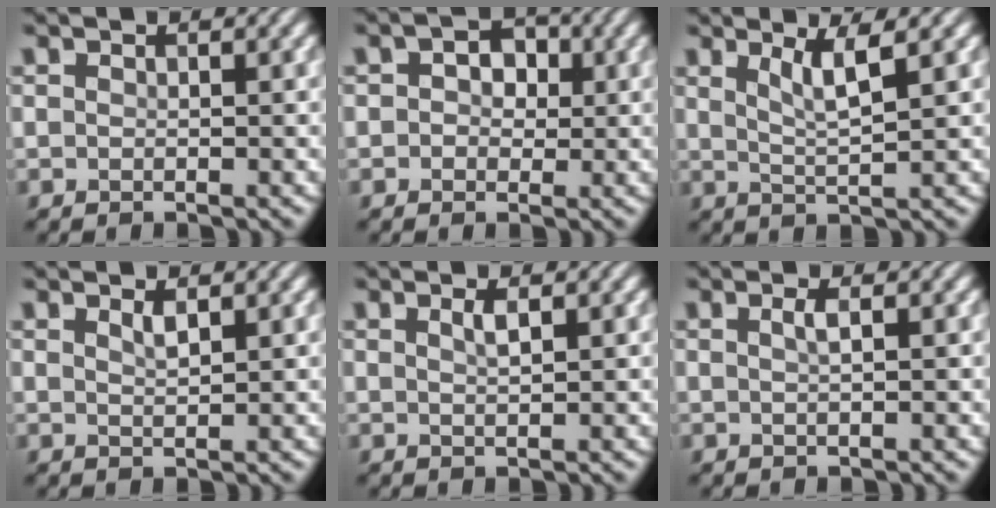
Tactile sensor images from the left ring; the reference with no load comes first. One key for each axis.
{"total": 3.0, "fx": 0.6, "fy": 2.3, "fz": 1.8, "tx": -0.017, "ty": 0.008, "tz": -0.008}
{"total": 2.8, "fx": 1.4, "fy": 0.5, "fz": 2.4, "tx": -0.039, "ty": -0.003, "tz": 0.028}
{"total": 1.1, "fx": 0.8, "fy": 0.2, "fz": 0.7, "tx": -0.015, "ty": 0.000, "tz": 0.014}
{"total": 1.2, "fx": 0.6, "fy": 0.3, "fz": 1.0, "tx": -0.017, "ty": 0.002, "tz": 0.010}
{"total": 1.2, "fx": 0.3, "fy": 0.3, "fz": 1.1, "tx": -0.018, "ty": 0.004, "tz": 0.004}